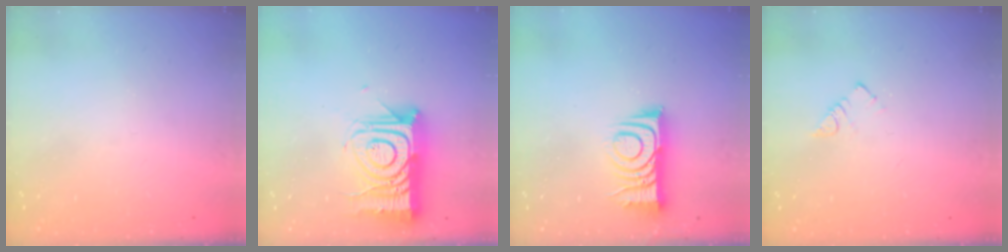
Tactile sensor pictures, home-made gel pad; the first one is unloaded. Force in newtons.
{"total": 16.7, "press": 16.6, "slide": 1.4}
{"total": 9.6, "press": 9.6, "slide": 0.7}
{"total": 3.6, "press": 3.6, "slide": 0.2}